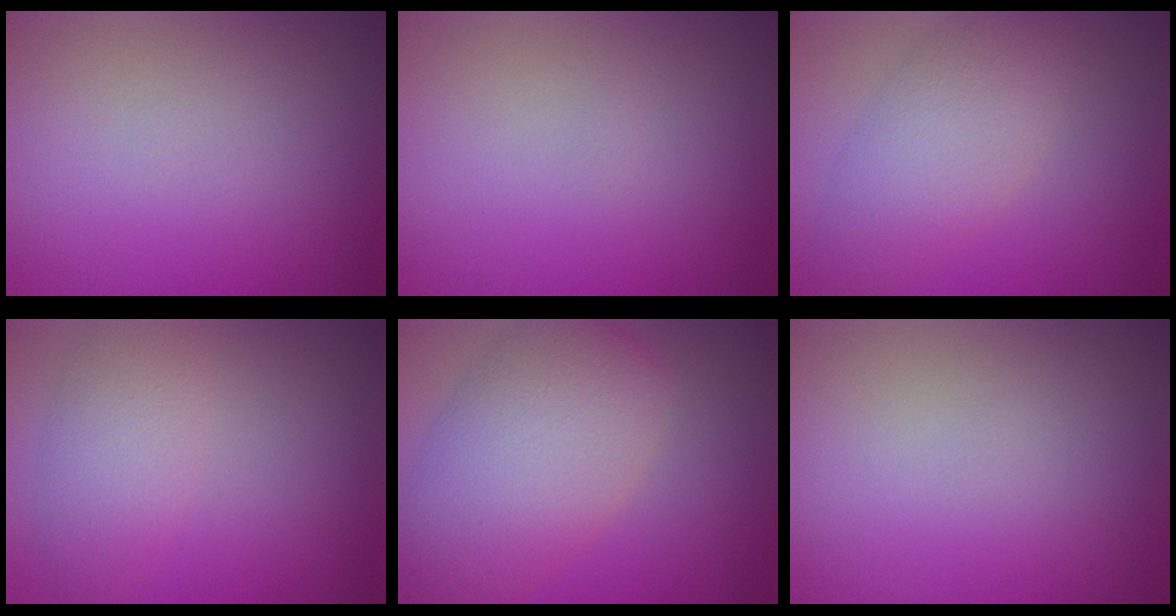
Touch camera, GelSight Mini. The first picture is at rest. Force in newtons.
{"total": 0.0}
{"total": 4.6, "press": 4.6, "slide": 0.3}
{"total": 3.4, "press": 3.4, "slide": 0.1}
{"total": 8.2, "press": 8.2, "slide": 0.2}
{"total": 0.0}